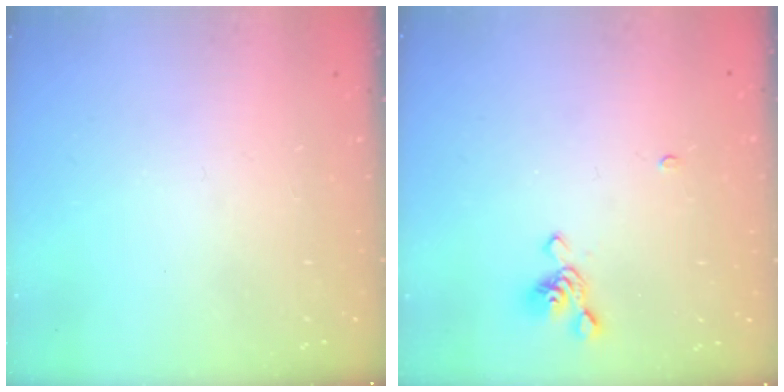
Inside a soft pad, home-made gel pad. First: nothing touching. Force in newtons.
{"total": 4.3, "press": 4.2, "slide": 0.9}